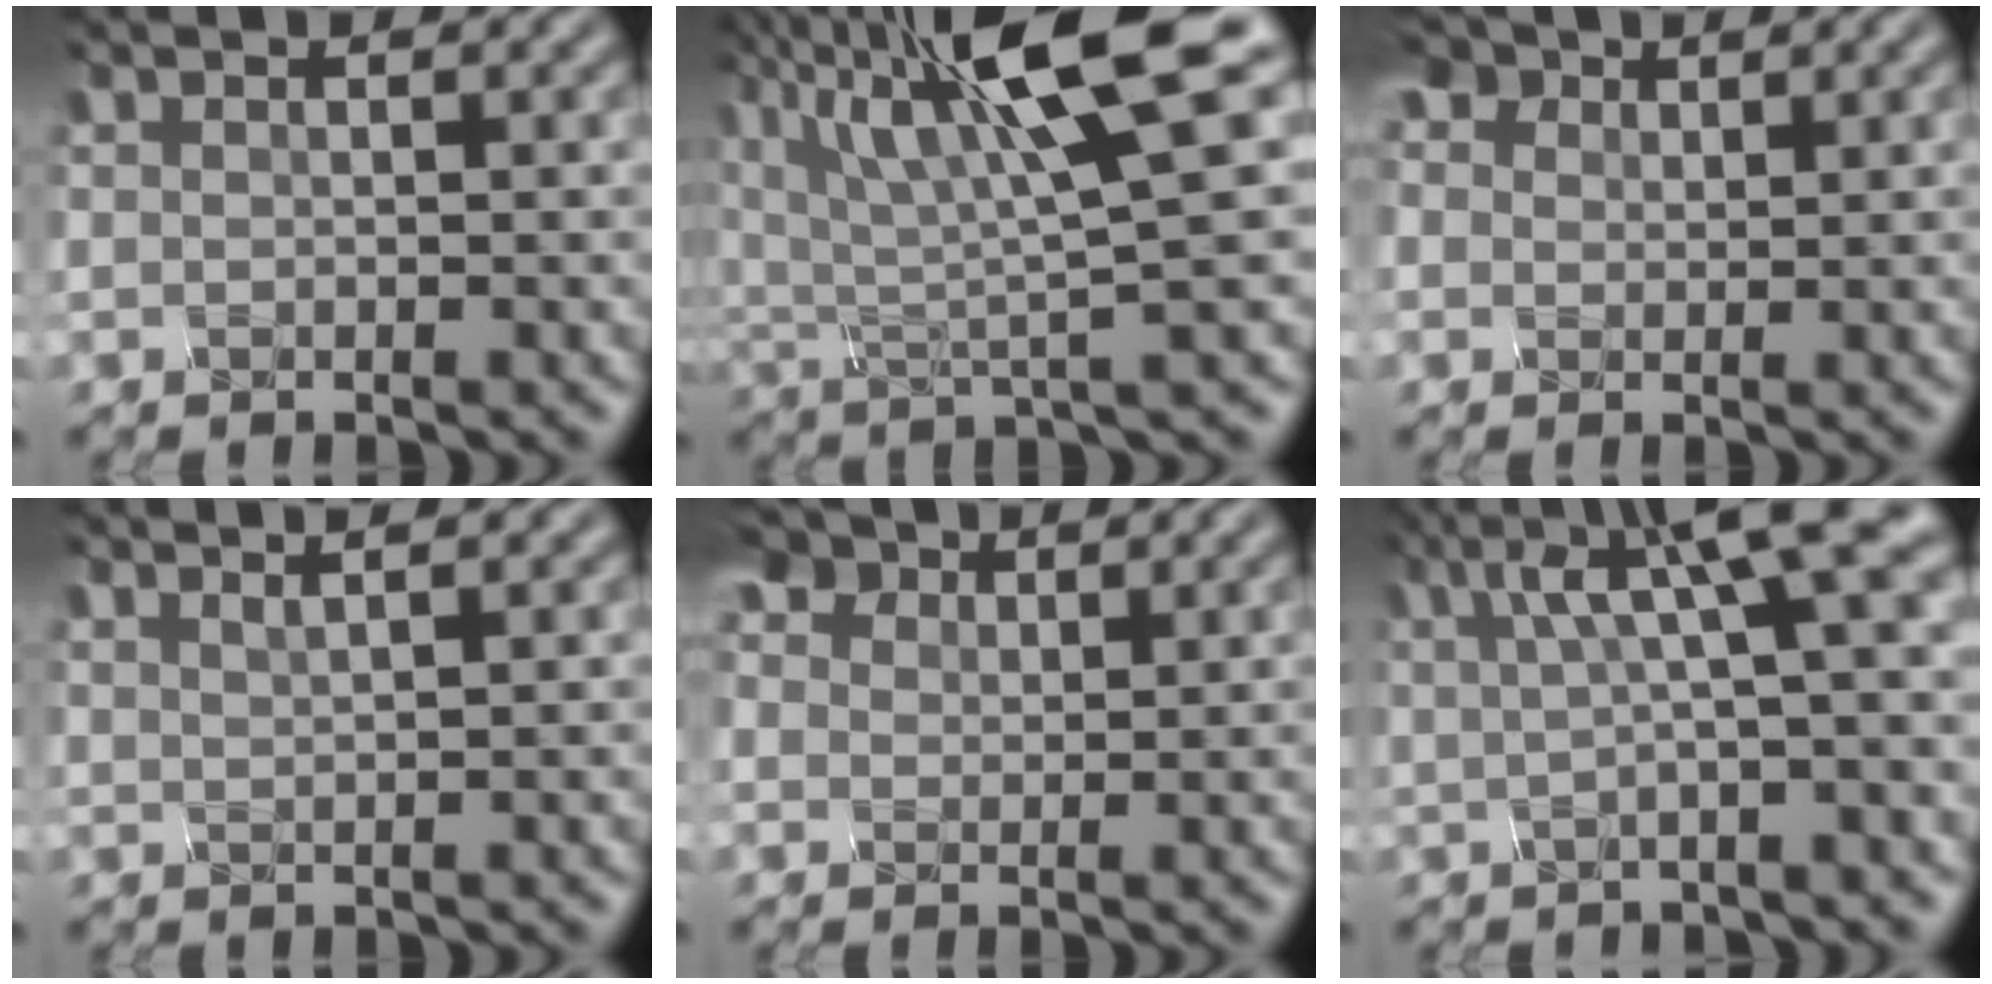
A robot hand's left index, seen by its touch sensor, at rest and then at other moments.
{"total": 10.3, "force": [4.5, 2.3, 9.0], "torque": [-0.179, 0.005, 0.088]}
{"total": 3.9, "force": [2.7, 2.4, 1.4], "torque": [-0.055, 0.002, 0.056]}
{"total": 2.2, "force": [1.6, 0.6, 1.3], "torque": [-0.009, 0.021, 0.009]}
{"total": 4.9, "force": [3.4, 3.1, 1.9], "torque": [-0.072, 0.000, 0.067]}
{"total": 7.2, "force": [2.0, 1.5, 6.7], "torque": [-0.117, 0.018, 0.044]}